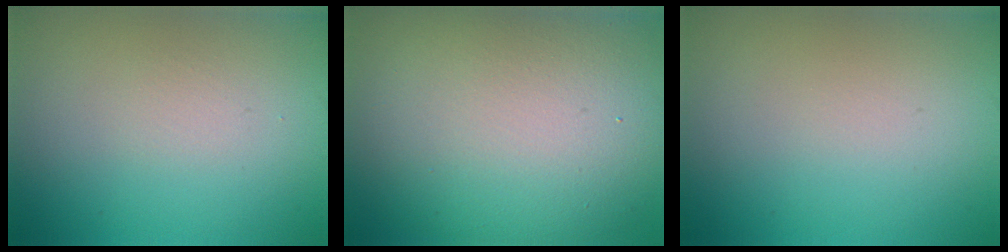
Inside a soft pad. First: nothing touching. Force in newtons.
{"total": 14.9, "press": 14.9, "slide": 1.0}
{"total": 0.0}